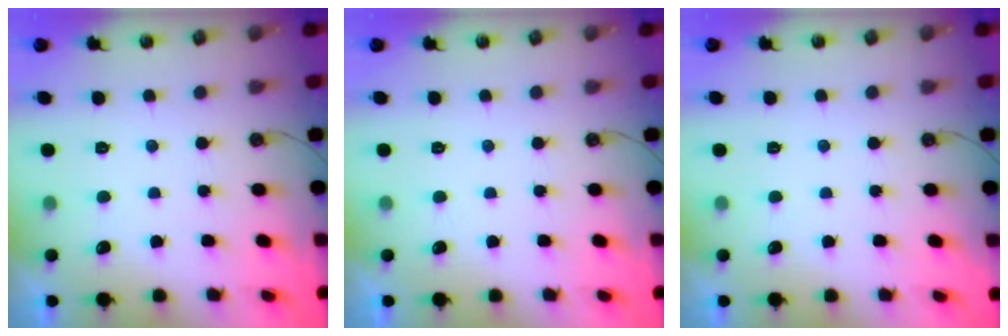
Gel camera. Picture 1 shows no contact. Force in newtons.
{"total": 0.0}
{"total": 0.0}